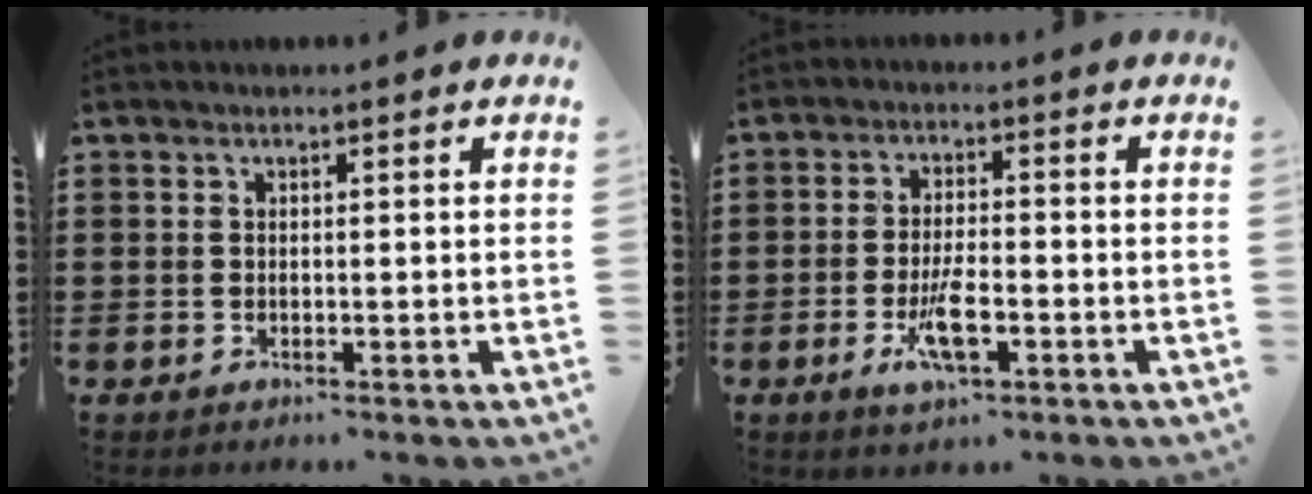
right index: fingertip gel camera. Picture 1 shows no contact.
{"total": 6.2, "force": [-2.4, 1.9, 5.3], "torque": [-0.113, -0.007, -0.047]}